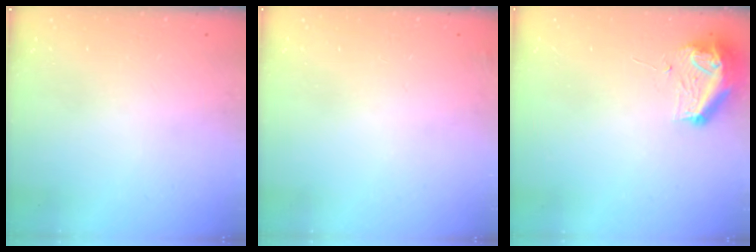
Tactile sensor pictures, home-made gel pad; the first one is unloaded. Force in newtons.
{"total": 2.3, "press": 2.2, "slide": 0.8}
{"total": 9.0, "press": 8.9, "slide": 1.1}